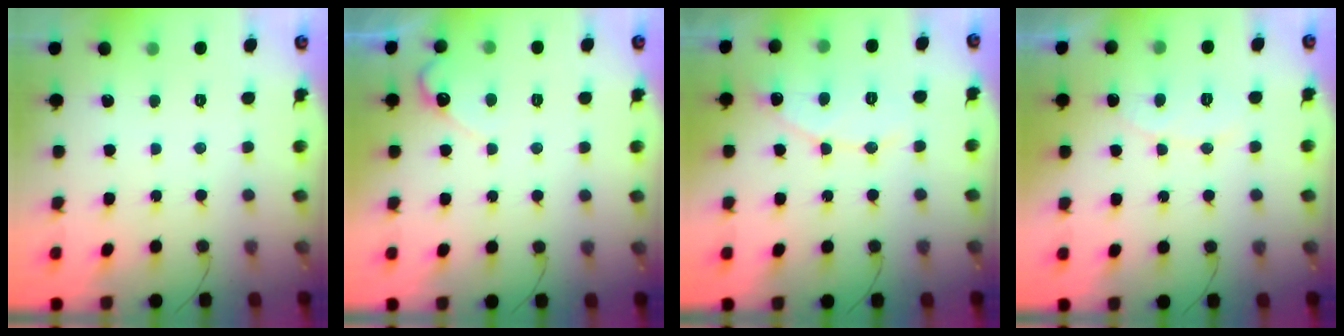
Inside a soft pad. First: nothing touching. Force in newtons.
{"total": 4.9, "press": 4.8, "slide": 0.4}
{"total": 7.6, "press": 7.6, "slide": 0.6}
{"total": 5.5, "press": 5.5, "slide": 0.2}